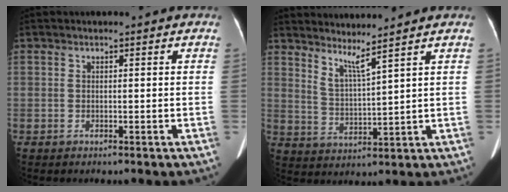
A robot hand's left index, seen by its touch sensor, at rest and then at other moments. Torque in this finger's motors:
{"motor_torque": [-0.18, -0.38, 0.00, 0.00]}